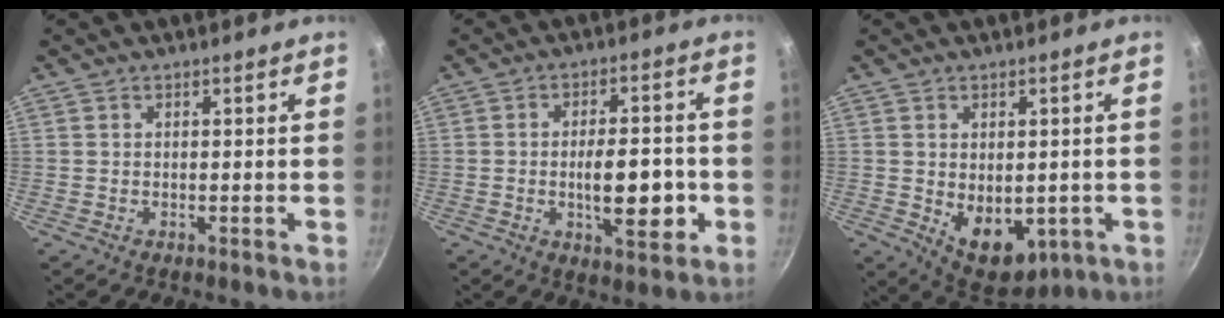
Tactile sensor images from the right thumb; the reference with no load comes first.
{"total": 12.9, "force": [-3.1, 5.1, 11.4], "torque": [-0.152, 0.019, -0.044]}
{"total": 10.6, "force": [-1.5, 7.1, 7.7], "torque": [-0.085, -0.016, 0.001]}